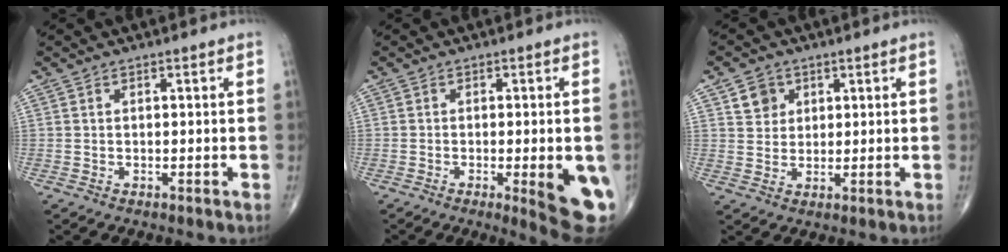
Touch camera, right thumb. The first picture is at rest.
{"total": 11.0, "force": [-2.8, 2.6, 10.3], "torque": [-0.118, -0.016, -0.030]}
{"total": 4.4, "force": [2.0, 3.8, 1.2], "torque": [0.000, -0.009, 0.035]}